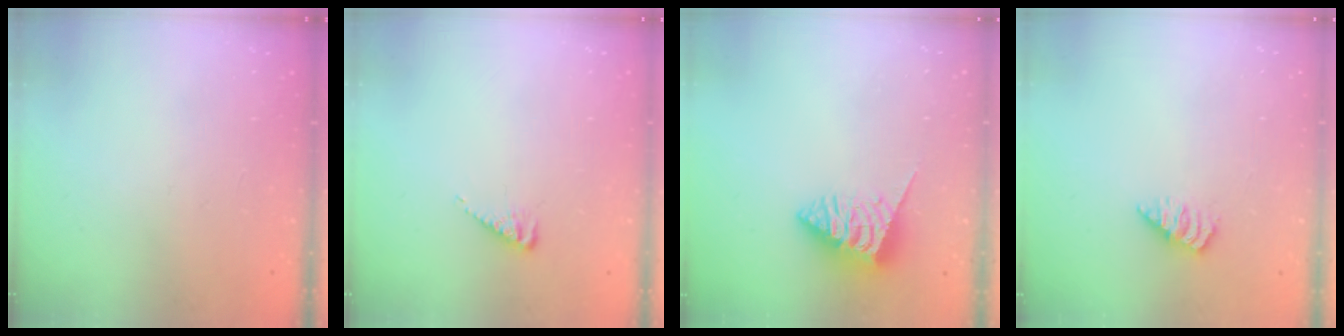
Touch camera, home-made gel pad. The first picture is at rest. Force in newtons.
{"total": 3.7, "press": 3.6, "slide": 0.5}
{"total": 4.8, "press": 4.8, "slide": 0.3}
{"total": 1.7, "press": 1.7, "slide": 0.2}